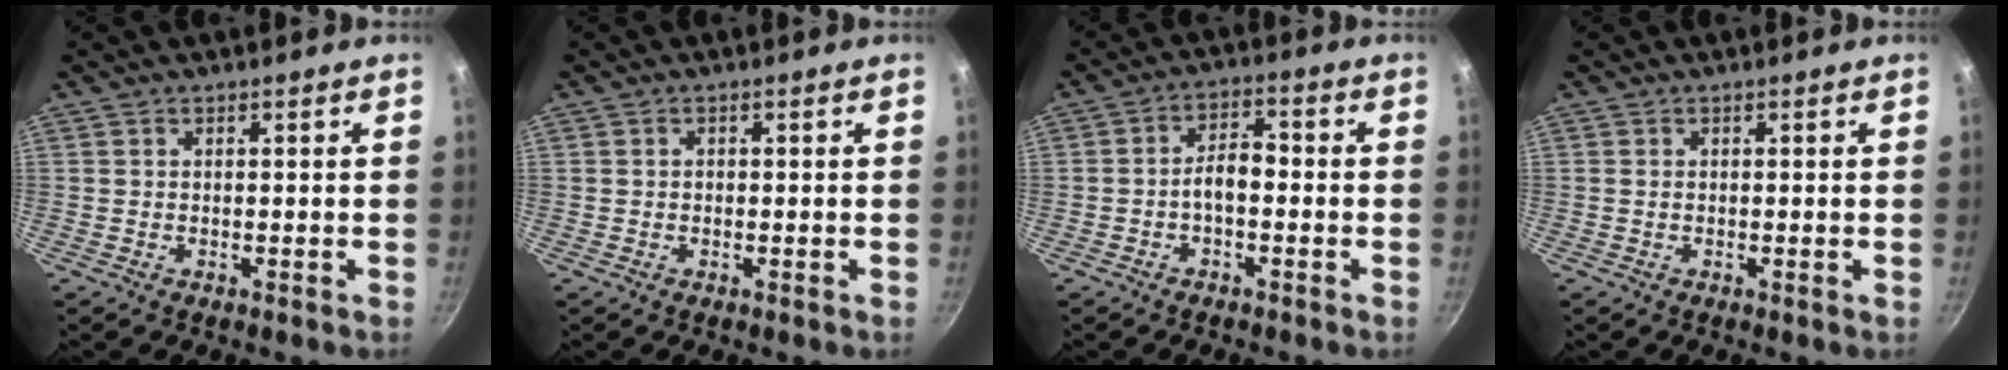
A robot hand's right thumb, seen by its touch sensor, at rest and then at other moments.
{"total": 0.7, "force": [0.0, 0.6, 0.3], "torque": [-0.002, 0.004, 0.000]}
{"total": 4.9, "force": [-1.4, 2.6, 3.9], "torque": [-0.054, 0.027, -0.031]}
{"total": 0.0}